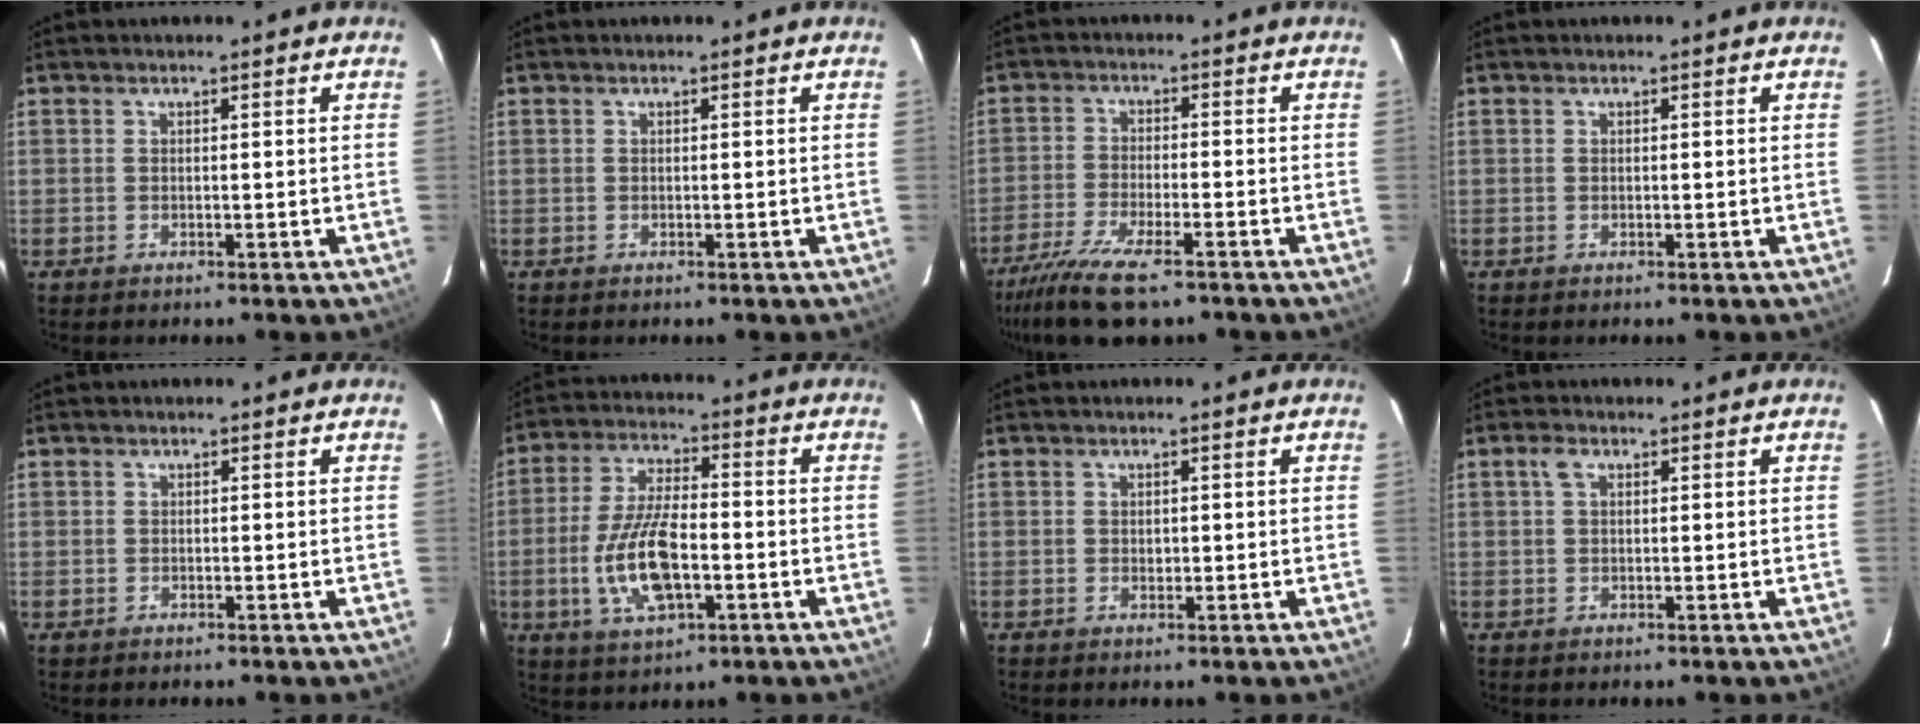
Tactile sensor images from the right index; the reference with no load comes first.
{"total": 0.0}
{"total": 11.6, "force": [-8.9, 2.8, 6.9], "torque": [-0.169, -0.037, -0.165]}
{"total": 0.0}
{"total": 0.7, "force": [-0.2, 0.7, -0.1], "torque": [0.000, 0.002, -0.002]}
{"total": 12.9, "force": [-3.3, 5.3, 11.3], "torque": [-0.234, -0.004, -0.057]}
{"total": 0.7, "force": [0.1, 0.7, 0.2], "torque": [0.000, 0.001, 0.004]}
{"total": 1.8, "force": [0.6, 1.0, 1.3], "torque": [-0.029, 0.007, 0.010]}